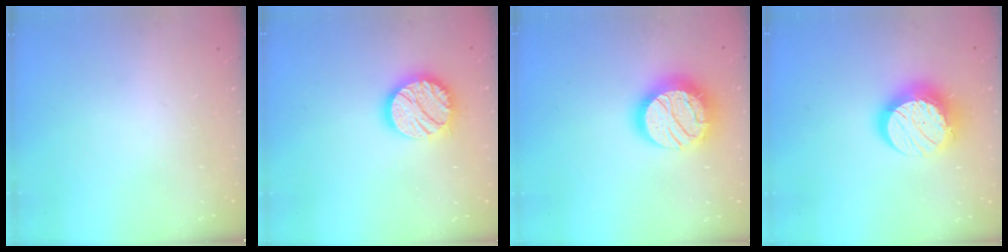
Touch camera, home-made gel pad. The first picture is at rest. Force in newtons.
{"total": 15.7, "press": 15.7, "slide": 1.0}
{"total": 21.0, "press": 20.9, "slide": 1.4}
{"total": 14.2, "press": 14.1, "slide": 1.4}